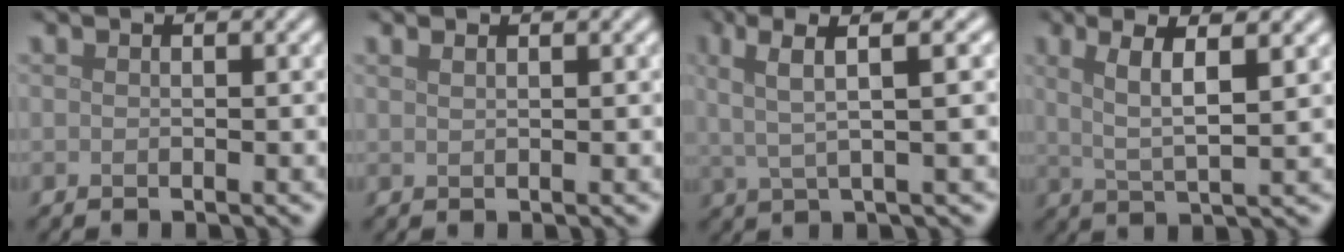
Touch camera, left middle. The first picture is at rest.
{"total": 0.9, "force": [0.7, 0.2, 0.4], "torque": [-0.011, -0.001, 0.013]}
{"total": 5.1, "force": [2.3, 1.0, 4.4], "torque": [-0.084, 0.017, 0.040]}
{"total": 4.9, "force": [1.8, 1.0, 4.4], "torque": [-0.084, -0.001, 0.035]}